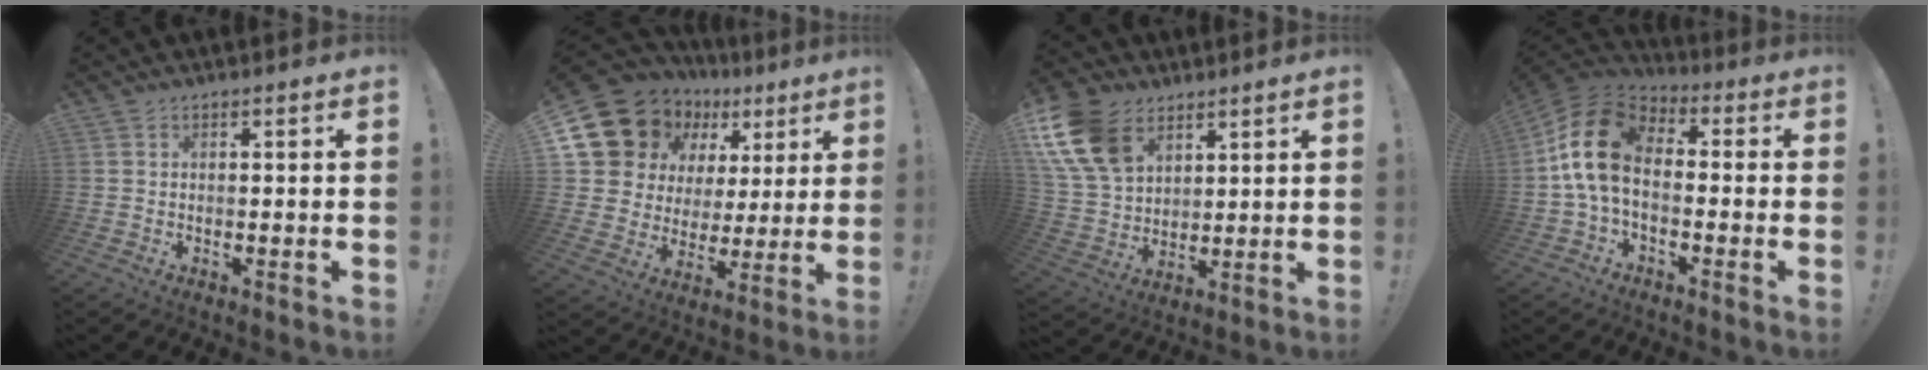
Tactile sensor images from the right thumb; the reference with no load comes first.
{"total": 15.1, "force": [10.5, 9.3, 5.7], "torque": [-0.095, -0.076, 0.209]}
{"total": 16.6, "force": [8.5, 11.3, 8.8], "torque": [-0.178, -0.041, 0.163]}
{"total": 14.7, "force": [0.5, 9.3, 11.3], "torque": [-0.216, 0.018, 0.012]}